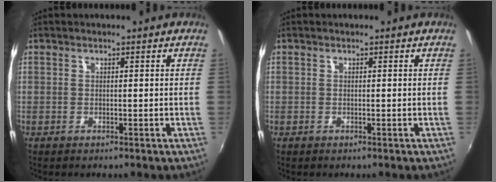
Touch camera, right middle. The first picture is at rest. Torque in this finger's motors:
{"motor_torque": [1.30, -0.84, 0.35, -0.21]}